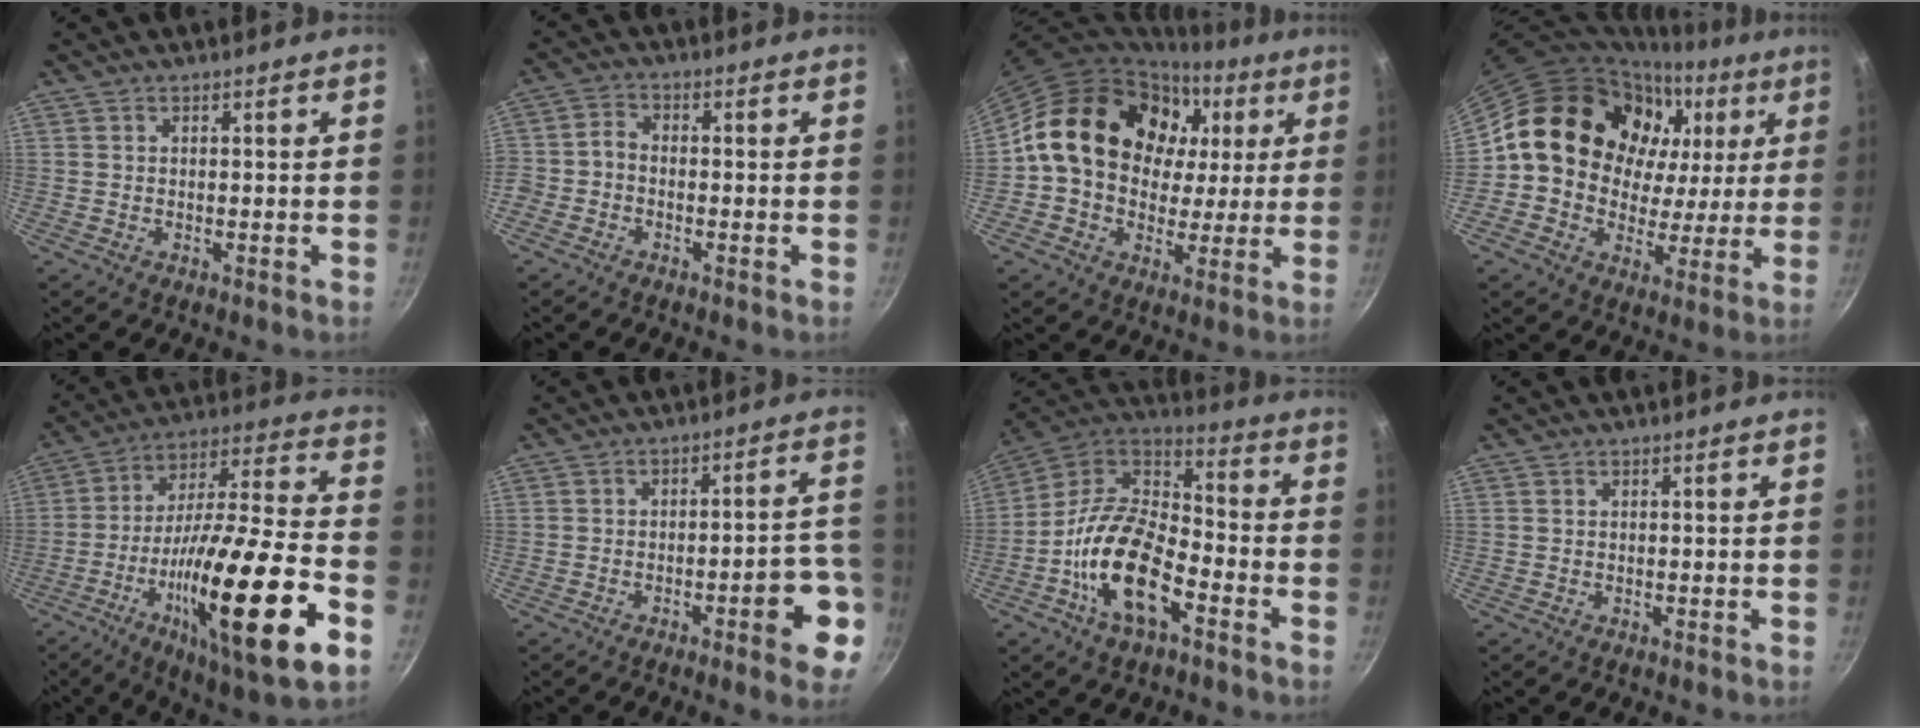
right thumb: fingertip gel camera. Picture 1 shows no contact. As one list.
[{"total": 2.7, "force": [-1.6, 1.7, 1.4], "torque": [-0.034, 0.021, -0.042]}, {"total": 21.7, "force": [5.0, 17.2, 12.3], "torque": [-0.180, 0.026, 0.081]}, {"total": 19.9, "force": [5.7, 16.6, 9.4], "torque": [-0.118, 0.014, 0.090]}, {"total": 29.6, "force": [-10.6, 6.9, 26.7], "torque": [-0.418, 0.032, -0.173]}, {"total": 10.6, "force": [-4.5, 3.4, 9.0], "torque": [-0.084, 0.042, -0.056]}, {"total": 18.5, "force": [-7.4, 9.4, 14.2], "torque": [-0.246, 0.051, -0.157]}, {"total": 0.0}]